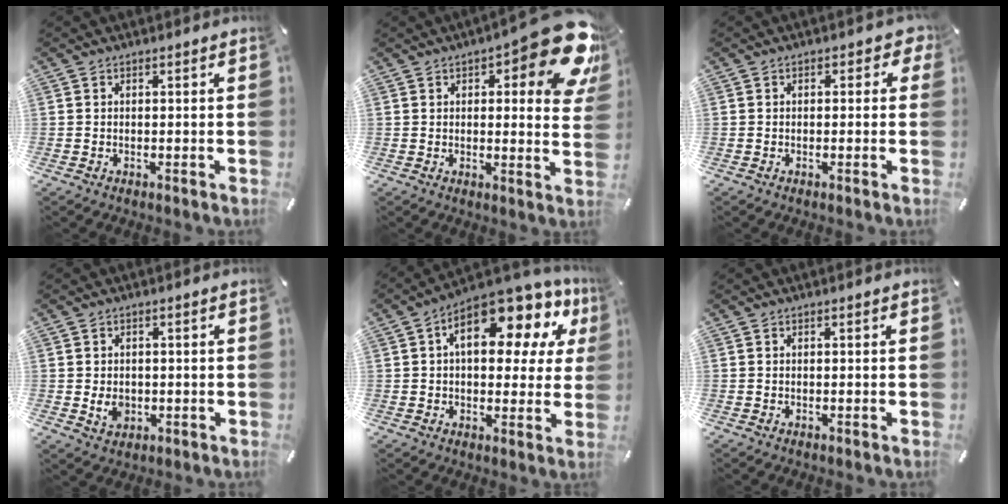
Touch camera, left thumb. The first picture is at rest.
{"total": 16.1, "force": [8.4, 5.6, 12.6], "torque": [-0.159, -0.062, 0.136]}
{"total": 2.2, "force": [-0.4, 1.5, 1.5], "torque": [-0.020, 0.005, -0.011]}
{"total": 3.7, "force": [-0.5, 3.0, 2.0], "torque": [-0.034, -0.001, -0.009]}
{"total": 17.3, "force": [8.0, 8.5, 12.8], "torque": [-0.182, -0.052, 0.130]}
{"total": 0.0}